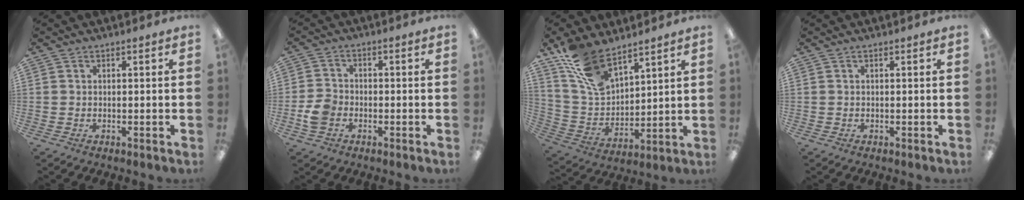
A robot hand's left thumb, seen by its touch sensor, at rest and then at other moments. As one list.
[{"total": 5.2, "force": [-1.9, 3.8, 2.9], "torque": [-0.059, 0.009, -0.036]}, {"total": 12.9, "force": [9.8, 5.8, 6.0], "torque": [-0.132, -0.044, 0.190]}, {"total": 0.0}]